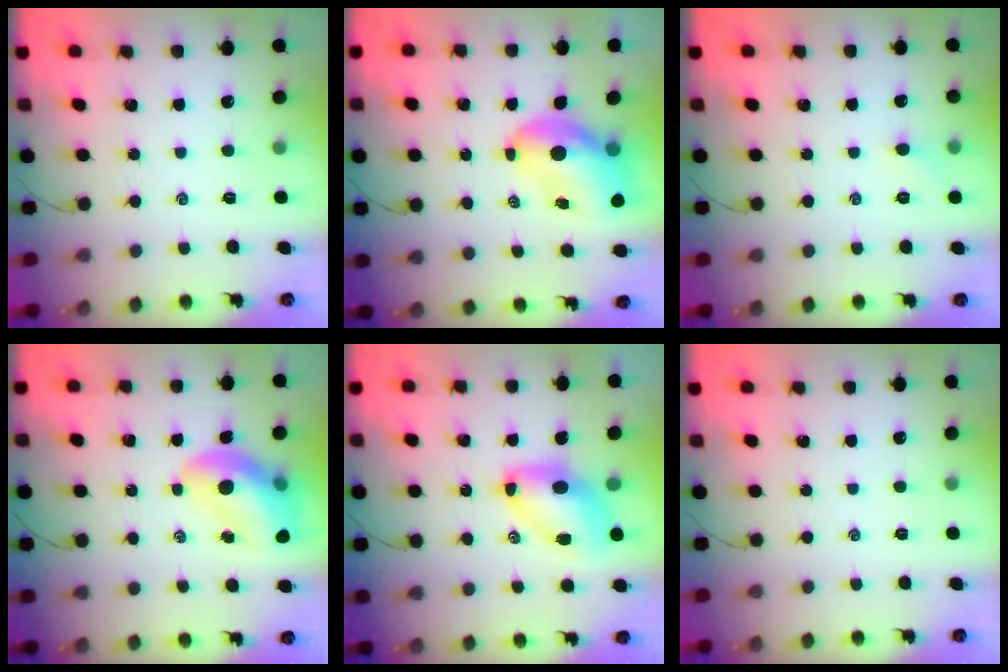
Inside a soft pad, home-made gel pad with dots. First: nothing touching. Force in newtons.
{"total": 8.8, "press": 8.4, "slide": 2.3}
{"total": 3.8, "press": 3.6, "slide": 1.2}
{"total": 13.6, "press": 13.1, "slide": 3.7}
{"total": 8.9, "press": 8.6, "slide": 2.2}
{"total": 0.0}